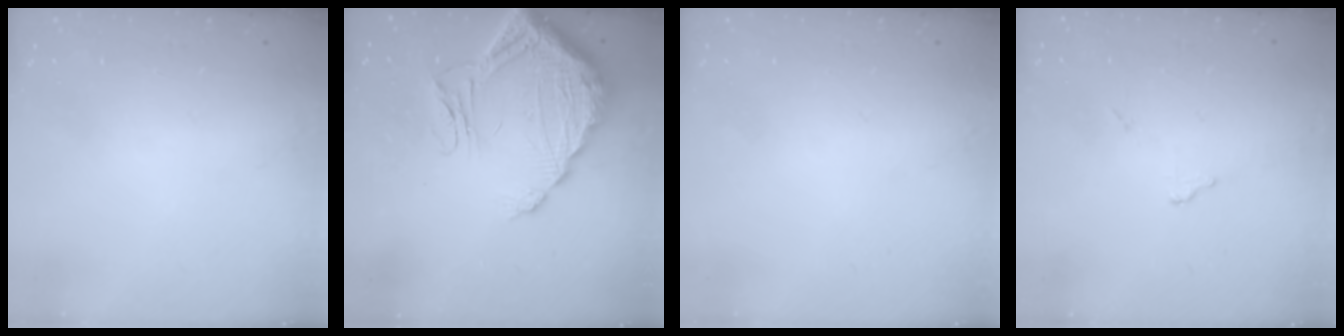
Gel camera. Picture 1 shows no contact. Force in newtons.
{"total": 16.7, "press": 16.6, "slide": 1.7}
{"total": 0.0}
{"total": 5.6, "press": 5.6, "slide": 0.2}